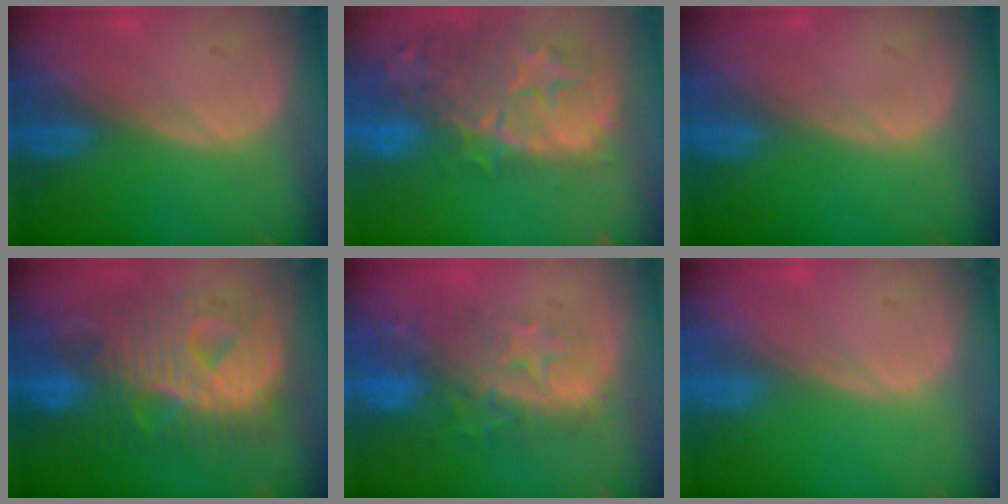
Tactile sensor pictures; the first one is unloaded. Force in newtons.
{"total": 14.7, "press": 11.8, "slide": 8.8}
{"total": 0.0}
{"total": 12.7, "press": 12.6, "slide": 1.3}
{"total": 10.1, "press": 8.8, "slide": 4.9}
{"total": 0.0}